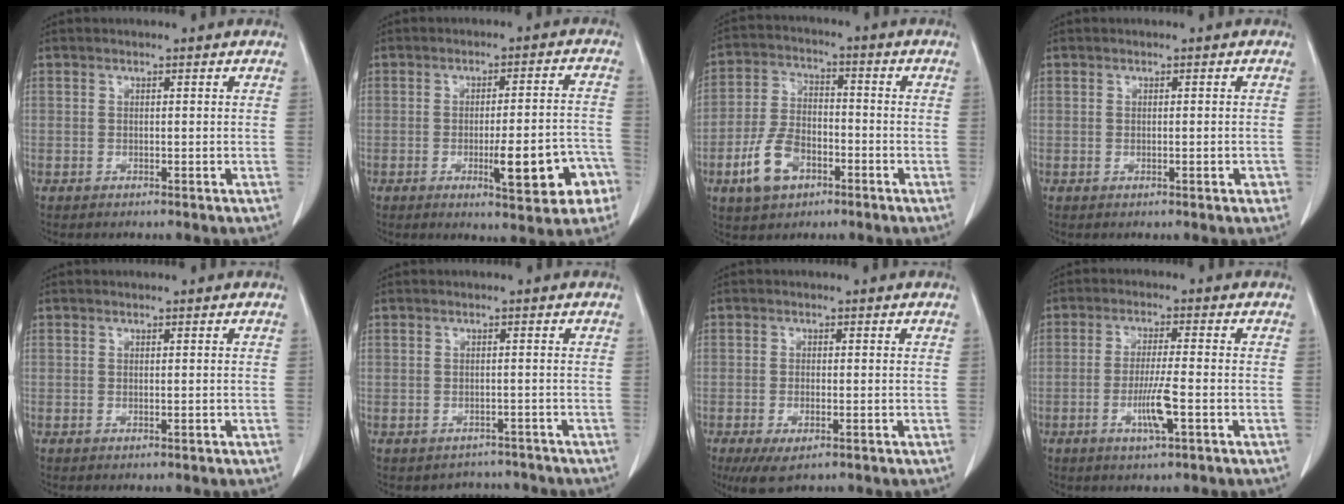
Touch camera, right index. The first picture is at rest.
{"total": 10.7, "force": [-4.1, 2.1, 9.7], "torque": [-0.122, 0.011, -0.048]}
{"total": 9.2, "force": [-4.1, 5.6, 5.9], "torque": [-0.134, 0.011, -0.073]}
{"total": 1.6, "force": [-0.4, 0.4, 1.5], "torque": [-0.024, 0.000, -0.002]}
{"total": 0.0}
{"total": 3.1, "force": [-2.6, 1.6, -0.4], "torque": [0.005, 0.014, -0.033]}
{"total": 4.6, "force": [-2.2, 1.6, 3.7], "torque": [-0.068, -0.012, -0.029]}
{"total": 5.9, "force": [-2.0, 0.0, 5.6], "torque": [-0.106, -0.010, -0.037]}